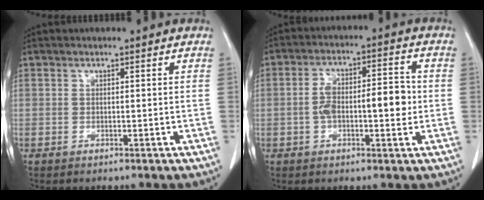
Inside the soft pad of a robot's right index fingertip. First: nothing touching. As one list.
[{"total": 8.8, "force": [-0.8, 3.1, 8.3], "torque": [-0.151, 0.022, -0.012]}]